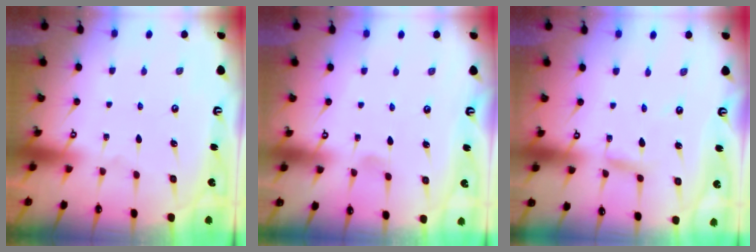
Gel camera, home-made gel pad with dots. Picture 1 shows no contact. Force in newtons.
{"total": 2.8, "press": 2.8, "slide": 0.4}
{"total": 2.0, "press": 2.0, "slide": 0.2}